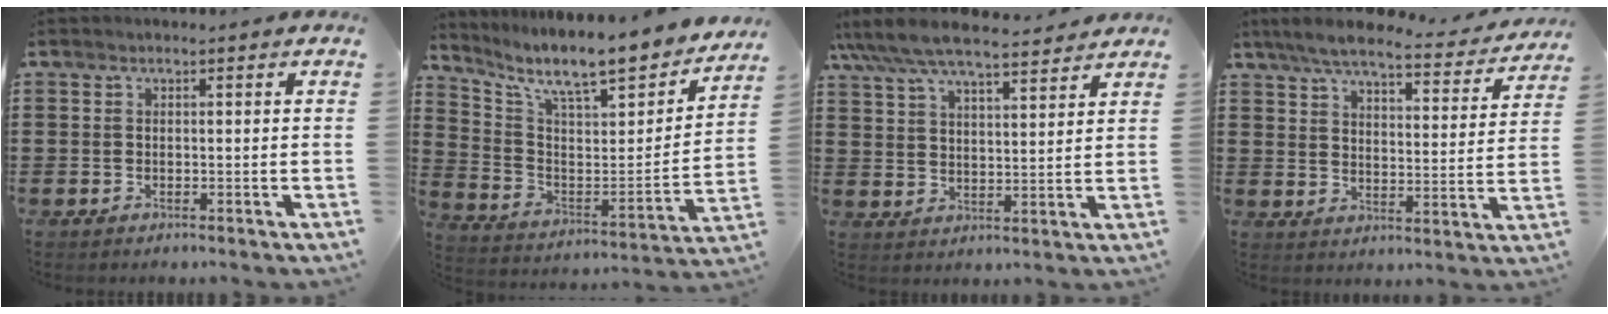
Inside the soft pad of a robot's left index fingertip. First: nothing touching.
{"total": 9.4, "force": [7.8, 2.0, 4.8], "torque": [-0.113, -0.064, 0.126]}
{"total": 7.1, "force": [6.6, 1.0, 2.4], "torque": [-0.074, -0.030, 0.117]}
{"total": 6.8, "force": [6.2, 0.9, 2.8], "torque": [-0.080, -0.028, 0.108]}